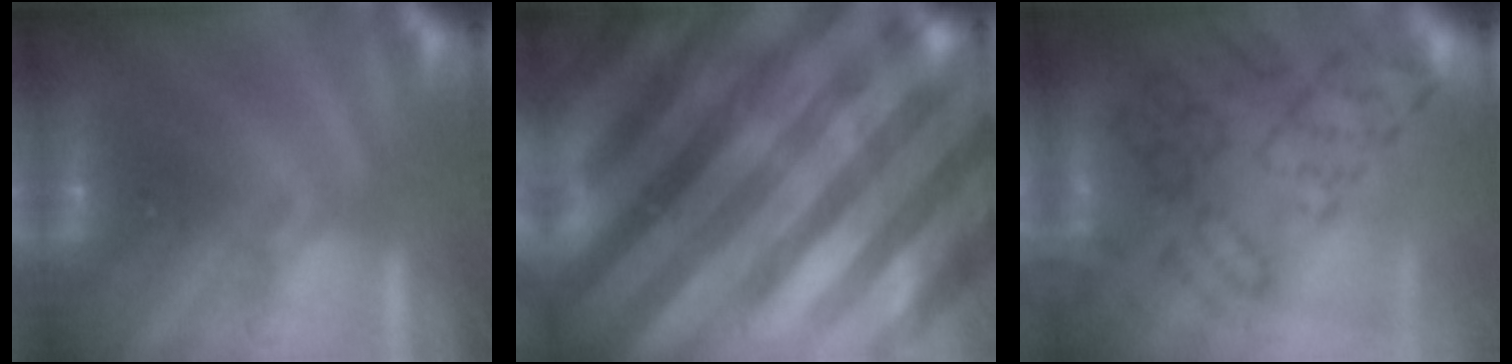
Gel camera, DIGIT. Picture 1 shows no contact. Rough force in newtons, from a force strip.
{"total": 8.5}
{"total": 11.3}